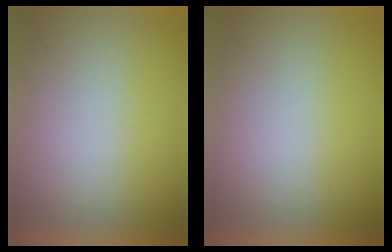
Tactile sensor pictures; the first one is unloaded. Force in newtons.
{"total": 0.0}